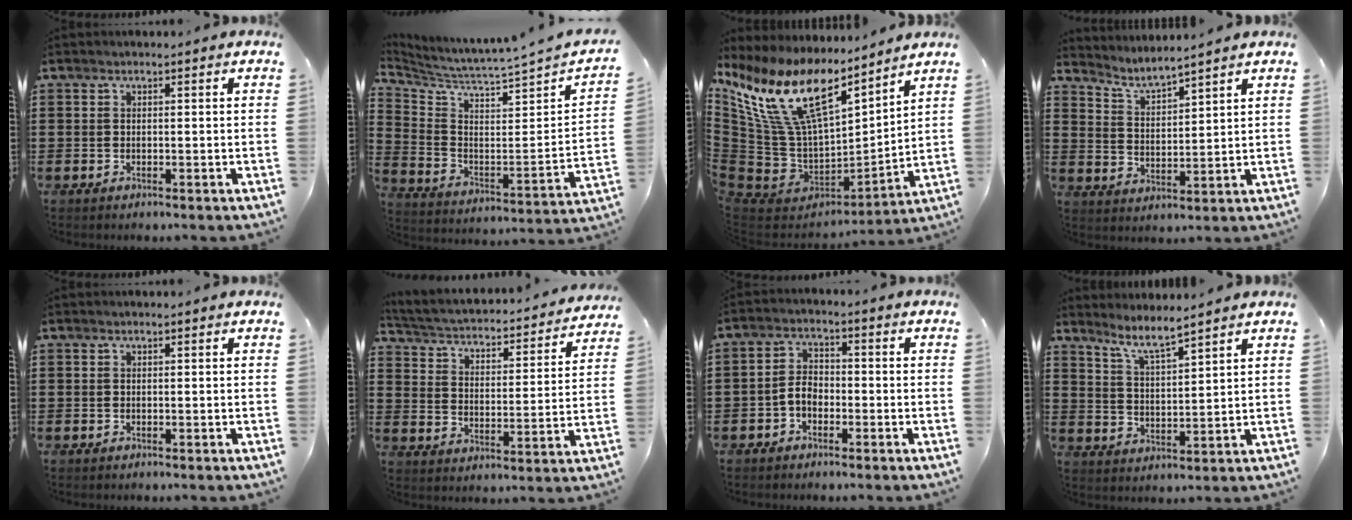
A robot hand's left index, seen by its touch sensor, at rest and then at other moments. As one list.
[{"total": 3.3, "force": [2.9, -1.1, 1.1], "torque": [-0.045, -0.057, 0.039]}, {"total": 16.3, "force": [9.2, 6.7, 11.6], "torque": [-0.284, -0.058, 0.158]}, {"total": 4.0, "force": [3.8, -0.2, 1.1], "torque": [-0.039, -0.021, 0.063]}, {"total": 0.0}, {"total": 1.9, "force": [1.8, 0.5, 0.6], "torque": [-0.030, -0.025, 0.017]}, {"total": 3.5, "force": [-1.5, 2.2, 2.2], "torque": [-0.058, 0.004, -0.034]}, {"total": 5.5, "force": [4.8, -0.2, 2.6], "torque": [-0.068, -0.021, 0.083]}]